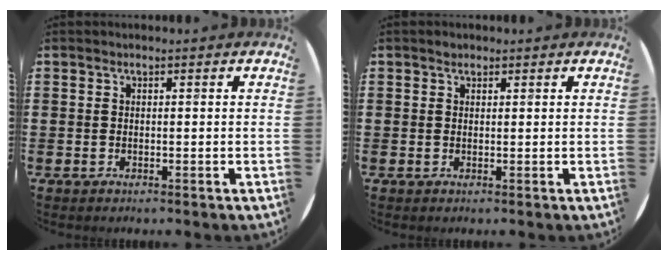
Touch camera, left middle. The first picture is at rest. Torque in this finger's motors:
{"motor_torque": [0.26, -0.20, 0.01, 0.01]}